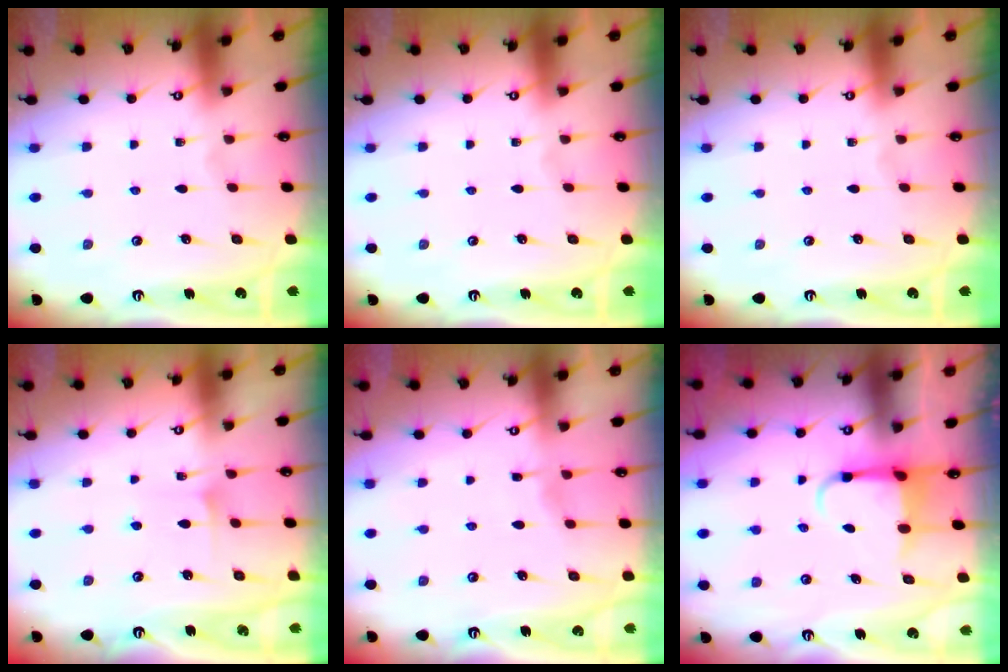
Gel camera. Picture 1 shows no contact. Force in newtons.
{"total": 0.0}
{"total": 0.0}
{"total": 6.0, "press": 6.0, "slide": 0.6}
{"total": 3.0, "press": 3.0, "slide": 0.2}
{"total": 3.9, "press": 3.8, "slide": 0.7}